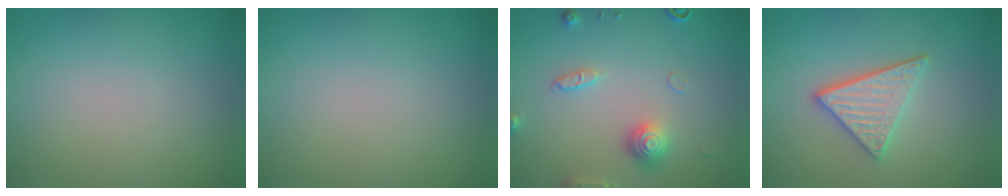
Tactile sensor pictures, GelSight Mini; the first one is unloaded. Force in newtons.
{"total": 0.0}
{"total": 3.0, "press": 2.8, "slide": 0.9}
{"total": 3.5, "press": 3.0, "slide": 1.9}